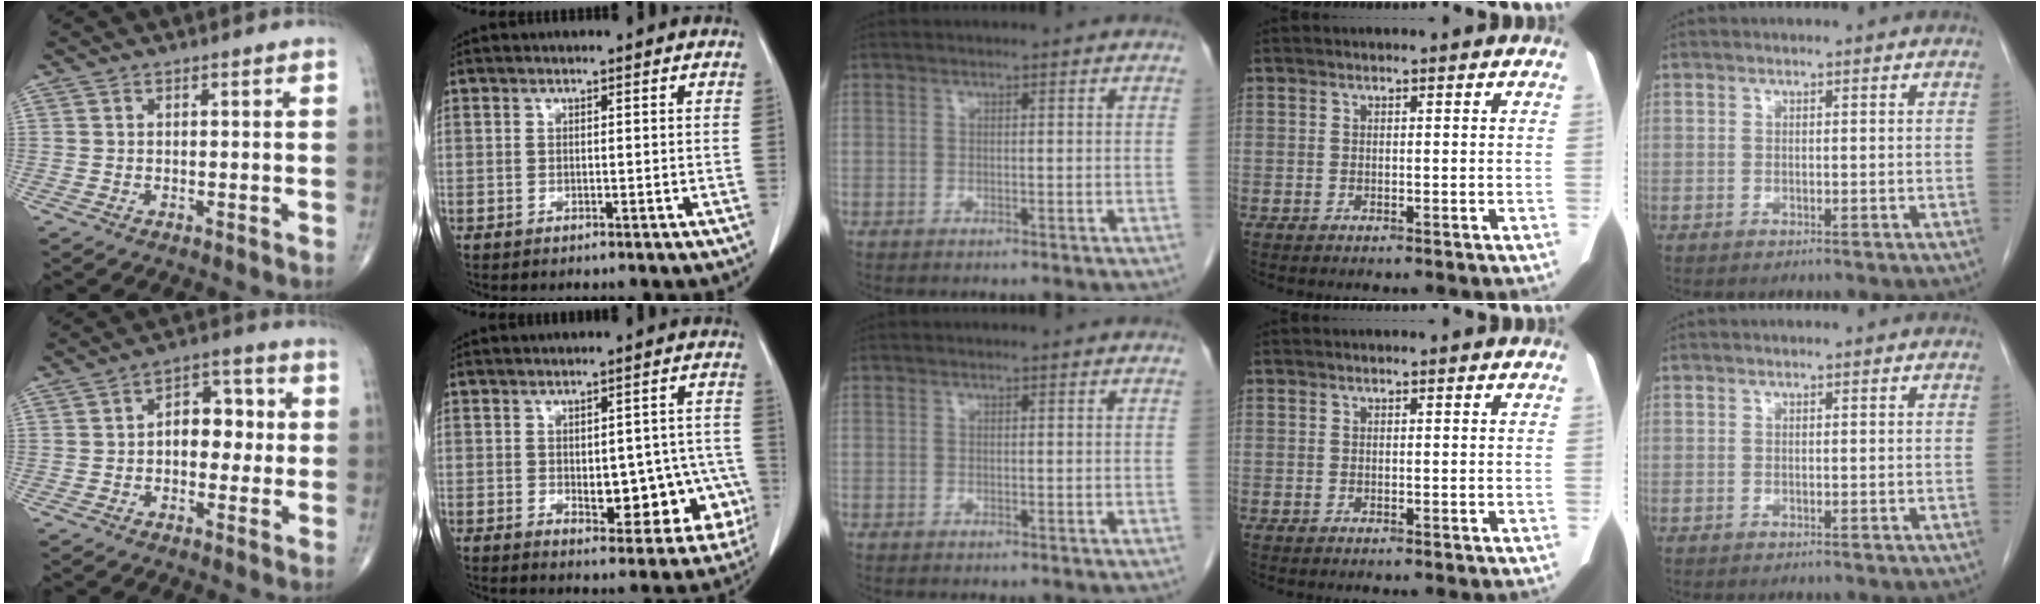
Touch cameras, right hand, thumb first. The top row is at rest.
{"thumb": {"total": 8.2, "force": [0.0, 5.4, 6.2], "torque": [-0.052, 0.025, -0.008]}, "index": {"total": 11.7, "force": [-2.9, 6.2, 9.5], "torque": [-0.100, 0.021, -0.025]}}